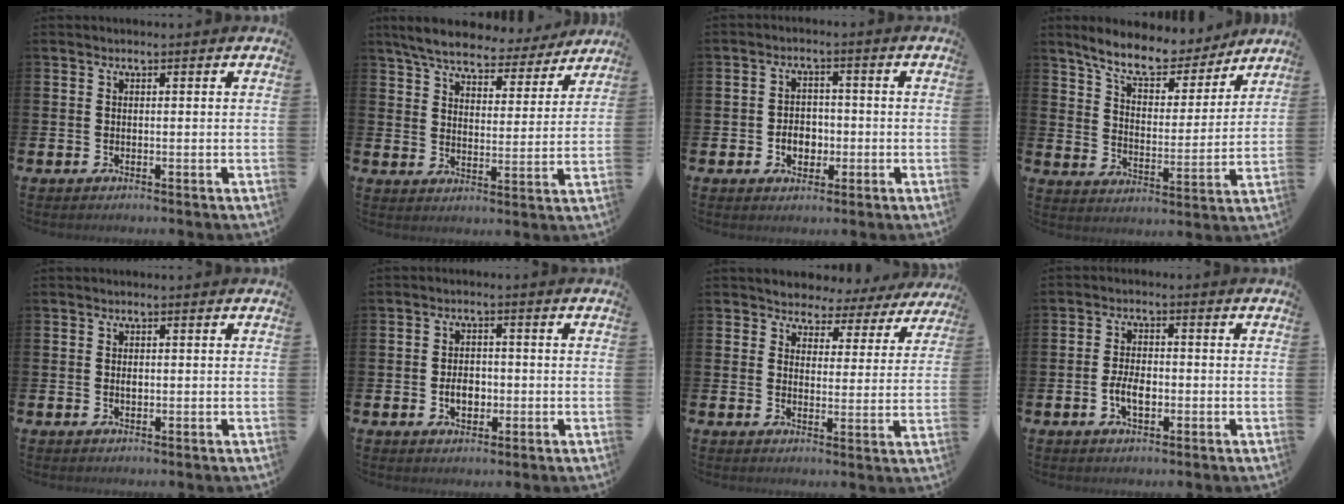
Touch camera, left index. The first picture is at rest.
{"total": 6.9, "force": [6.3, 1.7, 2.1], "torque": [-0.066, -0.036, 0.109]}
{"total": 3.7, "force": [-0.9, 2.9, 2.2], "torque": [-0.024, -0.004, -0.025]}
{"total": 9.3, "force": [8.4, 2.6, 3.0], "torque": [-0.085, -0.055, 0.148]}
{"total": 0.8, "force": [0.1, 0.5, 0.6], "torque": [-0.007, 0.000, -0.001]}
{"total": 3.5, "force": [-0.7, 2.5, 2.3], "torque": [-0.024, -0.005, -0.021]}
{"total": 3.5, "force": [3.1, 1.6, -0.1], "torque": [-0.014, -0.034, 0.047]}
{"total": 3.7, "force": [-0.8, 2.1, 2.9], "torque": [-0.039, -0.001, -0.019]}